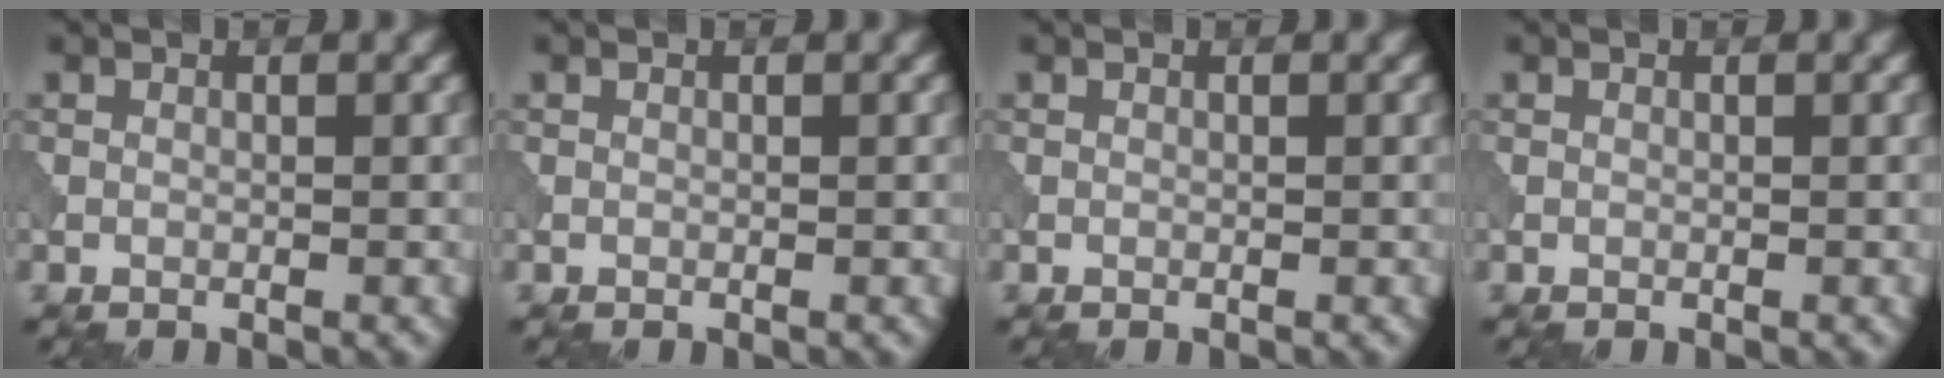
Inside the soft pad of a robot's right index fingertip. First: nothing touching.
{"total": 0.0}
{"total": 0.0}
{"total": 0.0}